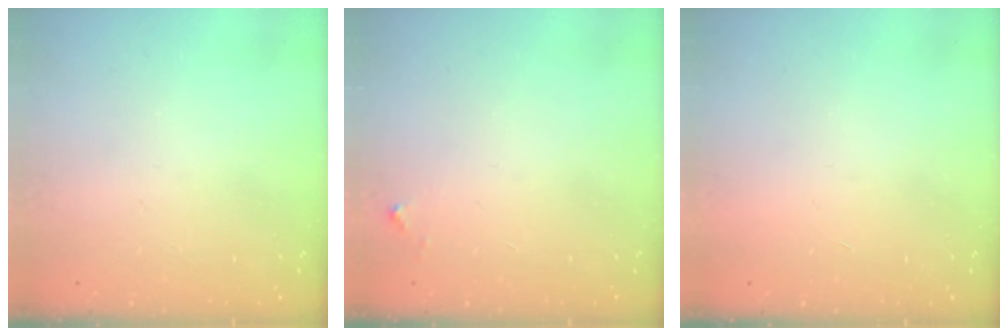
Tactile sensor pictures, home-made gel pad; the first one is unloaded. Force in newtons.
{"total": 2.8, "press": 2.8, "slide": 0.2}
{"total": 1.7, "press": 1.7, "slide": 0.1}